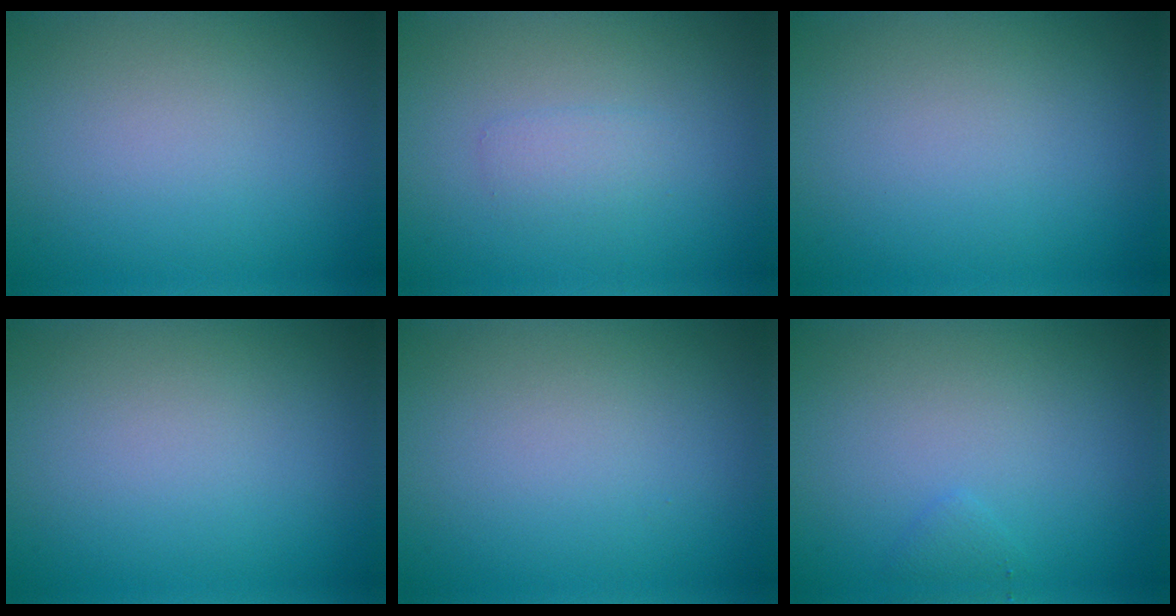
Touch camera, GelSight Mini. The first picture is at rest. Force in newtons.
{"total": 1.2, "press": 1.2, "slide": 0.0}
{"total": 0.0}
{"total": 0.0}
{"total": 0.0}
{"total": 0.7, "press": 0.7, "slide": 0.0}